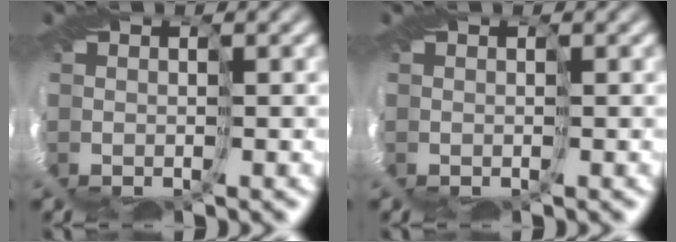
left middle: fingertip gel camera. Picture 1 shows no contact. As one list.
[{"total": 0.0}]